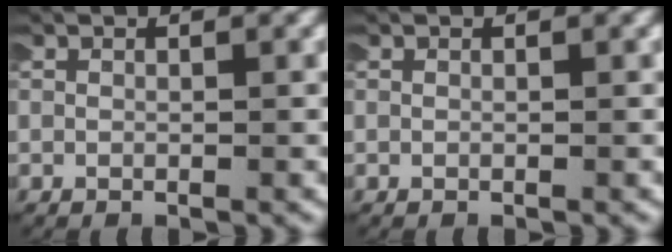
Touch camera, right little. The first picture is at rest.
{"total": 0.0}